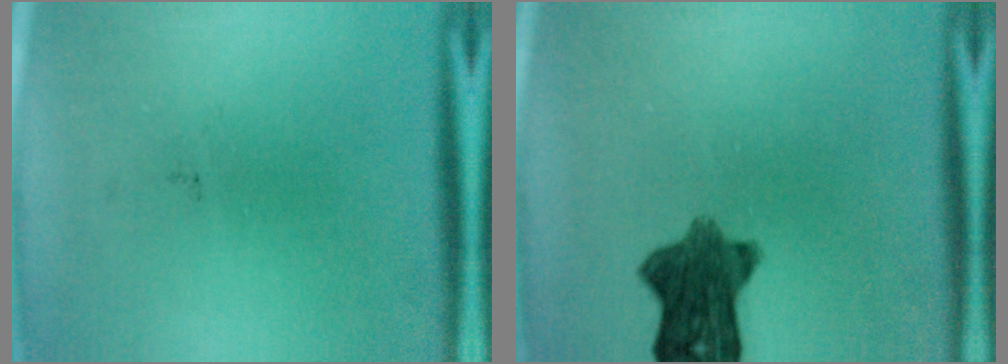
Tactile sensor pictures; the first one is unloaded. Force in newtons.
{"total": 8.6}